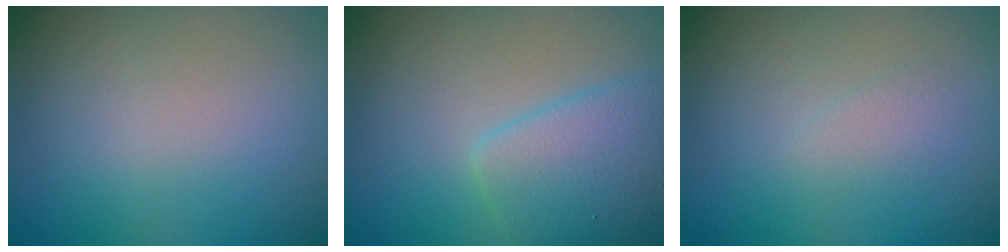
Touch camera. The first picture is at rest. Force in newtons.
{"total": 4.2, "press": 4.2, "slide": 0.2}
{"total": 0.9, "press": 0.9, "slide": 0.1}